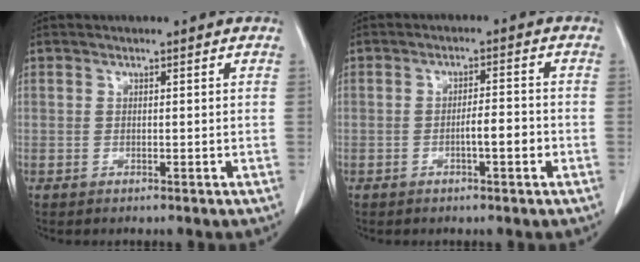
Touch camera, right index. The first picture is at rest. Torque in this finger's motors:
{"motor_torque": [0.69, -0.38, 0.29, 0.06]}